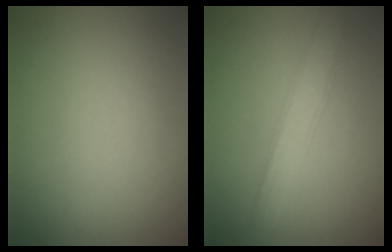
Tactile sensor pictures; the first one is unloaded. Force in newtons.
{"total": 2.7, "press": 2.7, "slide": 0.1}